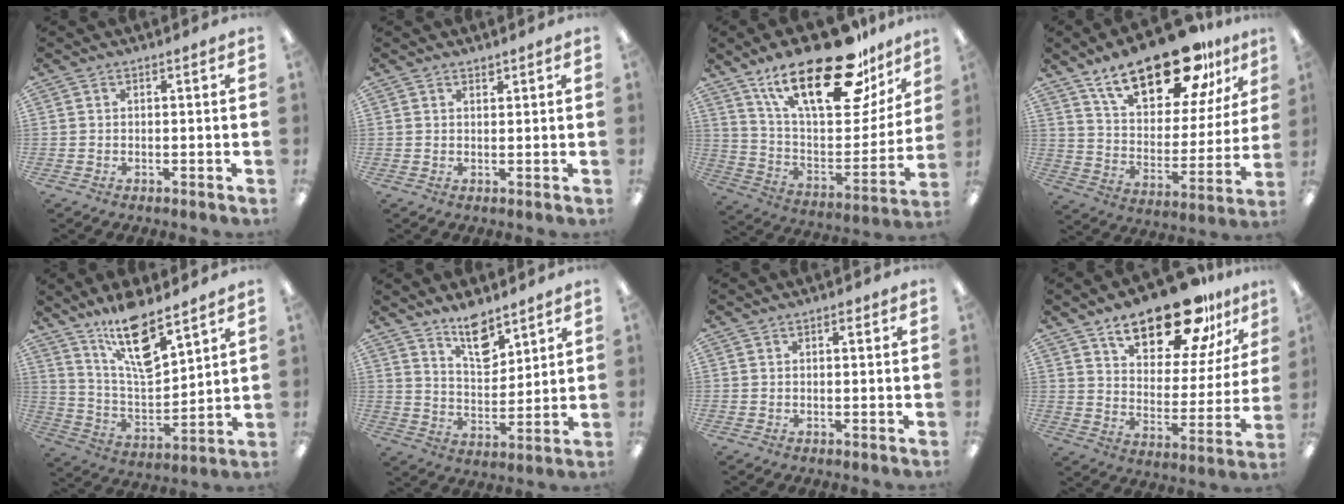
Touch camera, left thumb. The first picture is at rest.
{"total": 1.2, "force": [1.2, 0.4, 0.1], "torque": [-0.003, -0.002, 0.023]}
{"total": 28.6, "force": [18.9, 11.0, 18.6], "torque": [-0.285, -0.113, 0.321]}
{"total": 24.2, "force": [16.7, 10.1, 14.4], "torque": [-0.230, -0.092, 0.284]}
{"total": 16.1, "force": [11.5, 5.1, 10.0], "torque": [-0.182, -0.061, 0.198]}
{"total": 10.7, "force": [8.2, 4.7, 5.0], "torque": [-0.066, -0.052, 0.144]}
{"total": 1.2, "force": [0.7, 0.6, 0.8], "torque": [-0.009, 0.000, 0.009]}
{"total": 20.9, "force": [15.0, 8.3, 12.0], "torque": [-0.188, -0.084, 0.253]}